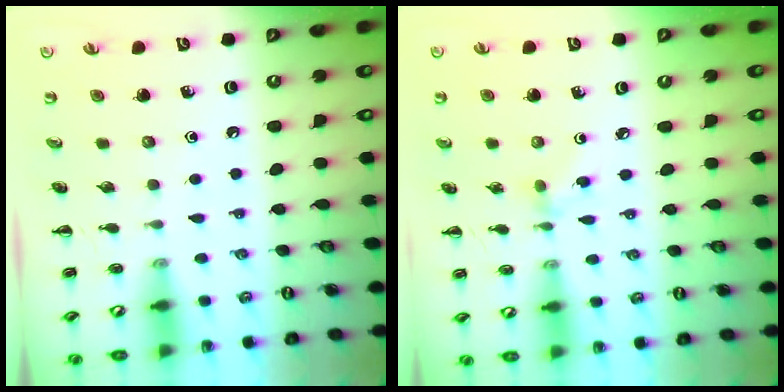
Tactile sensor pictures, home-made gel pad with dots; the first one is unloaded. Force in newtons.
{"total": 2.8, "press": 2.6, "slide": 1.1}